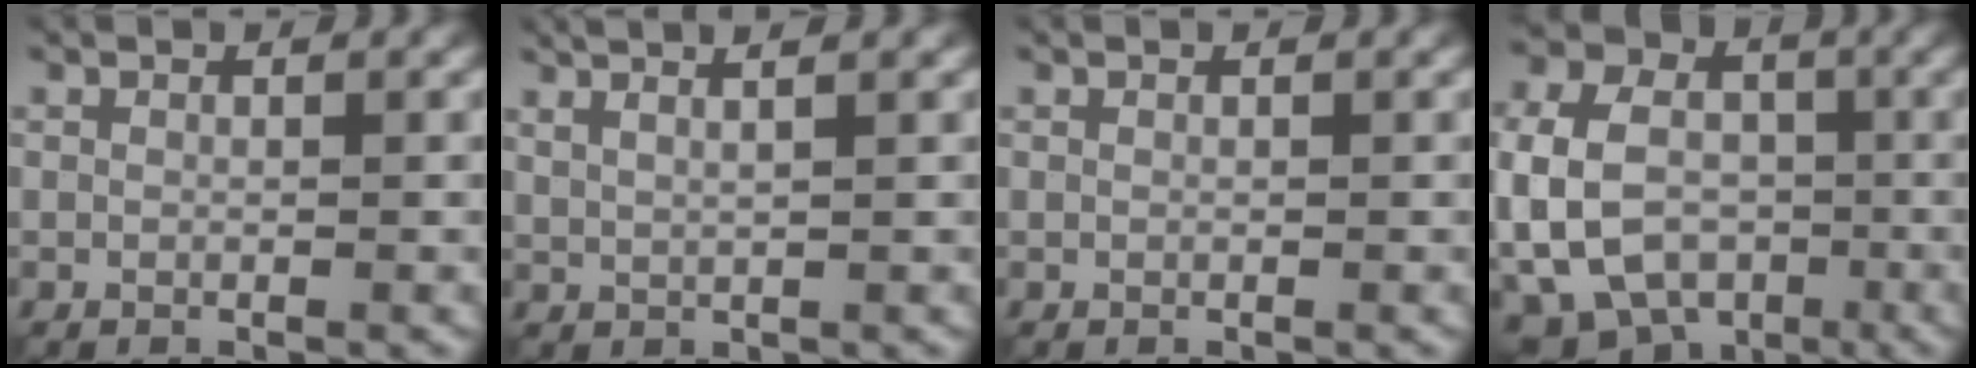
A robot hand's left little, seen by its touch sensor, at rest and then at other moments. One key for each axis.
{"total": 4.5, "fx": 2.9, "fy": 1.5, "fz": 3.0, "tx": -0.035, "ty": 0.028, "tz": 0.024}
{"total": 0.0}
{"total": 14.6, "fx": -2.8, "fy": 11.8, "fz": 8.1, "tx": -0.185, "ty": 0.006, "tz": -0.068}